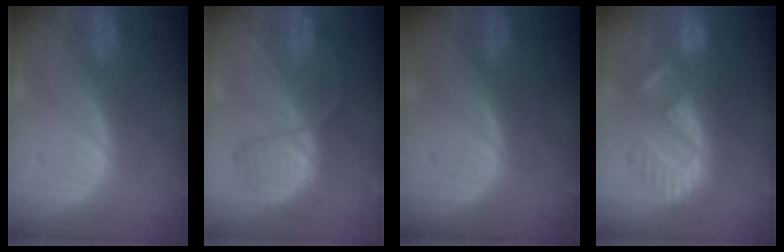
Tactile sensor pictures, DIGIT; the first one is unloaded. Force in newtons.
{"total": 6.6, "press": 6.5, "slide": 1.3}
{"total": 0.0}
{"total": 8.4, "press": 8.2, "slide": 1.9}